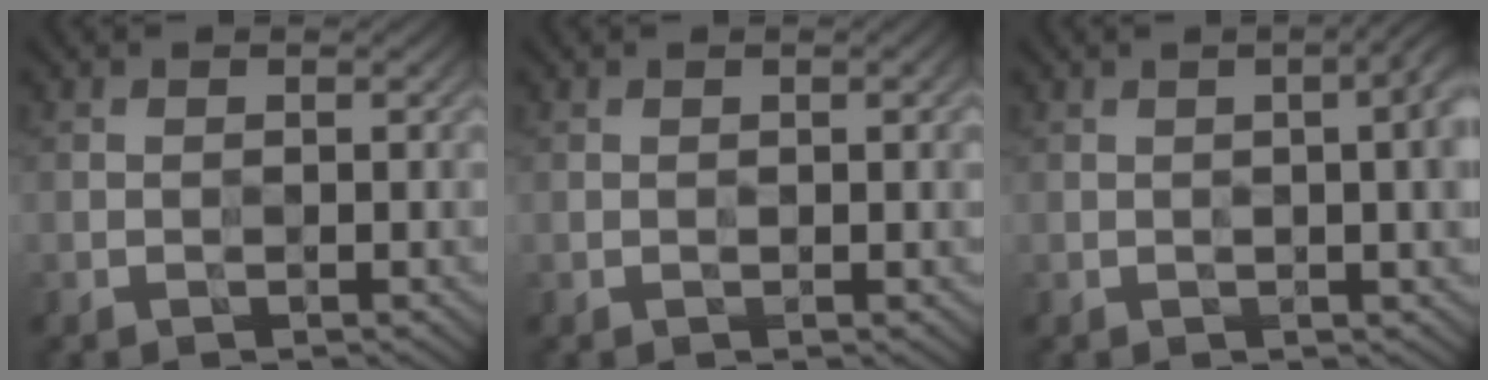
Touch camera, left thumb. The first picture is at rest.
{"total": 1.8, "force": [0.3, 0.3, 1.8], "torque": [-0.026, 0.002, 0.004]}
{"total": 6.1, "force": [0.6, 1.7, 5.8], "torque": [-0.071, 0.006, 0.008]}